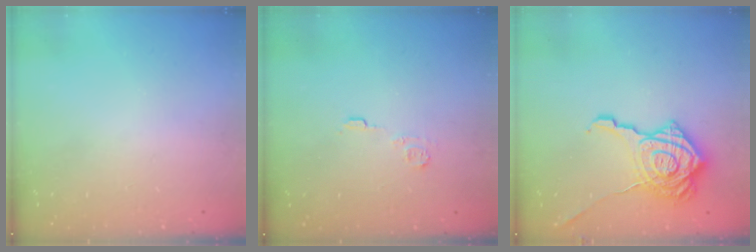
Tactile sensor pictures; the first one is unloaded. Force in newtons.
{"total": 4.3, "press": 4.3, "slide": 0.6}
{"total": 22.9, "press": 22.9, "slide": 1.3}